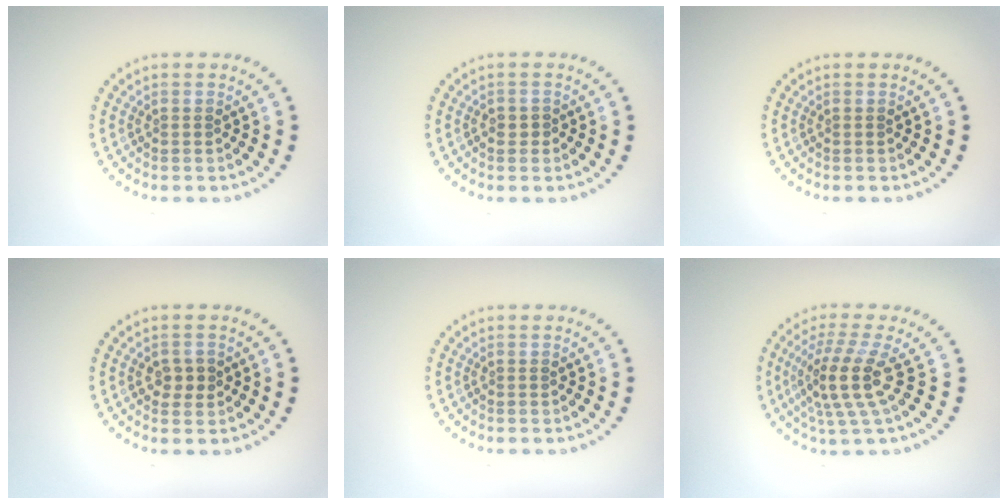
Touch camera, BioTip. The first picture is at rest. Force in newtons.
{"total": 0.6, "press": 0.5, "slide": 0.3}
{"total": 0.0}
{"total": 1.9, "press": 1.9, "slide": 0.1}
{"total": 0.0}
{"total": 4.3, "press": 3.4, "slide": 2.7}